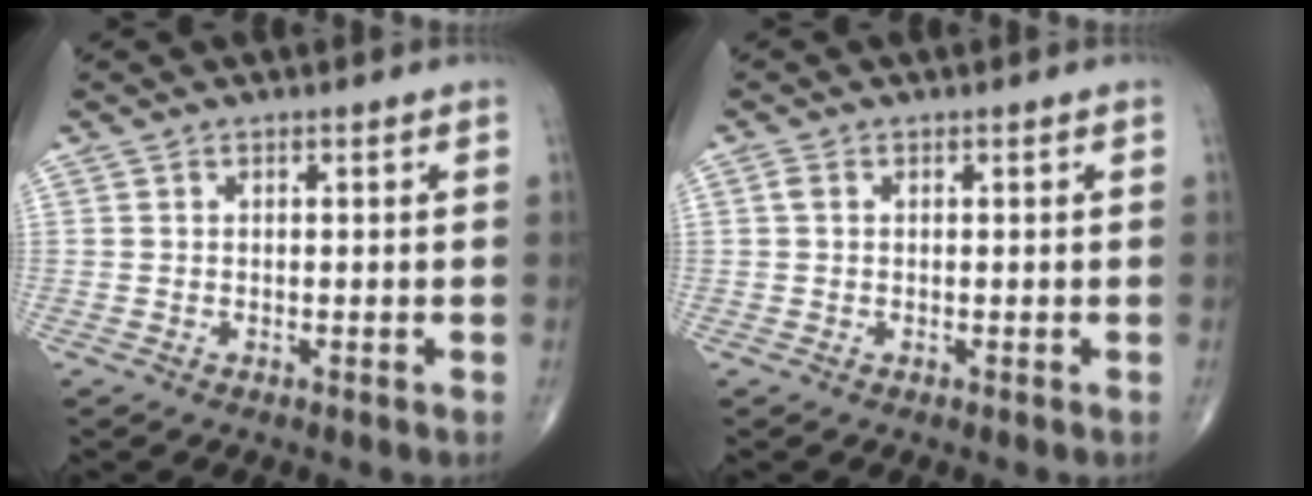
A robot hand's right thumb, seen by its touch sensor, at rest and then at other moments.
{"total": 1.0, "force": [0.1, 0.7, 0.7], "torque": [-0.015, 0.003, 0.001]}